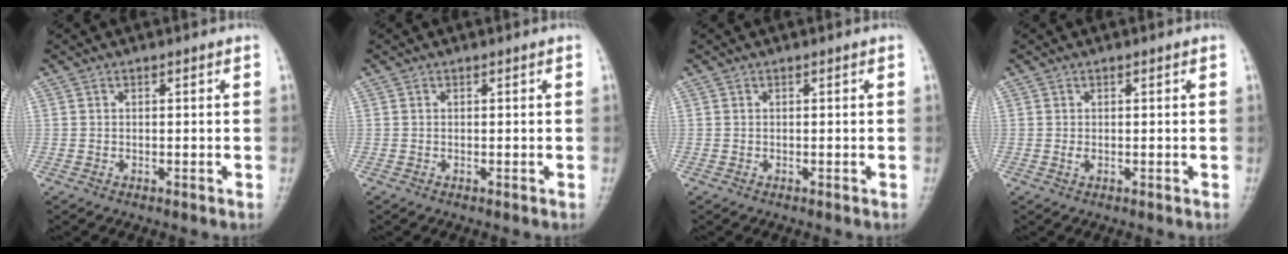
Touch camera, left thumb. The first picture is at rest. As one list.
[{"total": 0.0}, {"total": 0.0}, {"total": 0.9, "force": [0.0, 0.5, 0.7], "torque": [-0.011, 0.000, 0.002]}]